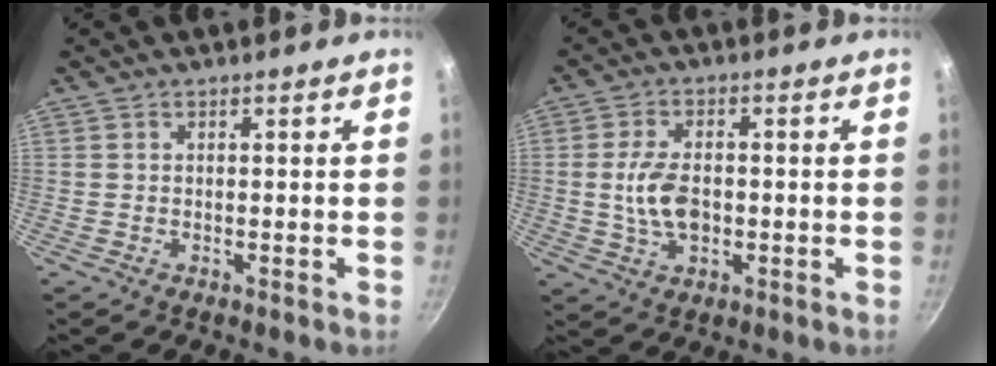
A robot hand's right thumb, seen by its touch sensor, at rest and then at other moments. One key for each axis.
{"total": 7.8, "fx": -0.6, "fy": 4.6, "fz": 6.2, "tx": -0.112, "ty": 0.006, "tz": -0.010}